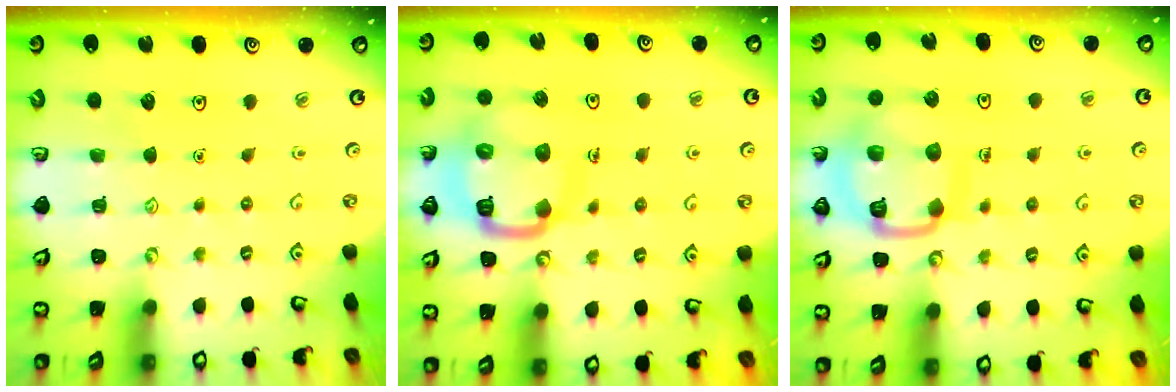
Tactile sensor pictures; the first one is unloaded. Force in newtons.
{"total": 15.3, "press": 15.2, "slide": 1.6}
{"total": 14.4, "press": 14.3, "slide": 1.5}